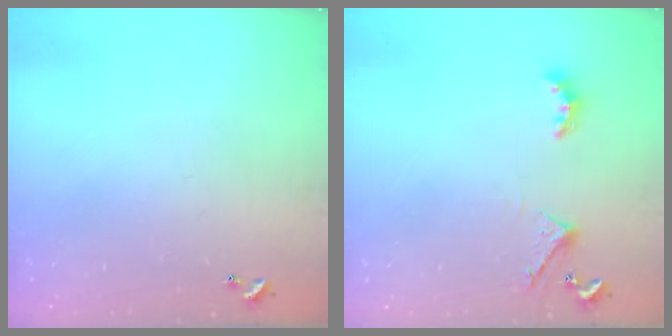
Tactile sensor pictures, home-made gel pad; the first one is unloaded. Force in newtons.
{"total": 2.8, "press": 2.8, "slide": 0.6}